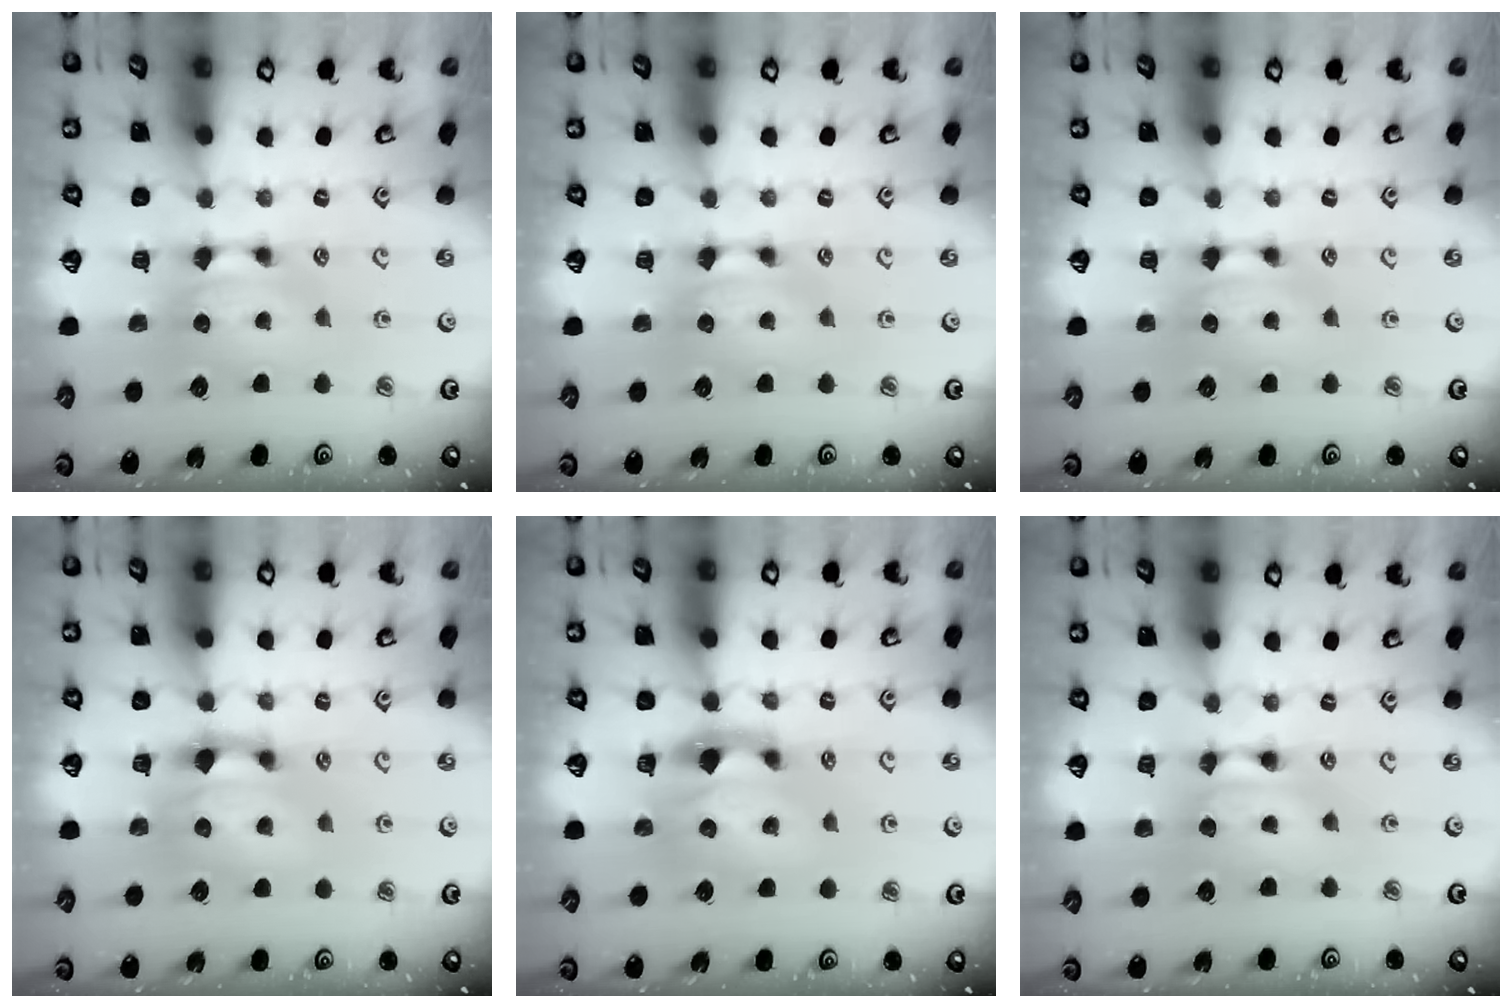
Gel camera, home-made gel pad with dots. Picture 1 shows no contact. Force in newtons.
{"total": 0.0}
{"total": 0.0}
{"total": 2.1, "press": 1.6, "slide": 1.4}
{"total": 3.0, "press": 2.6, "slide": 1.4}
{"total": 1.6, "press": 1.6, "slide": 0.2}